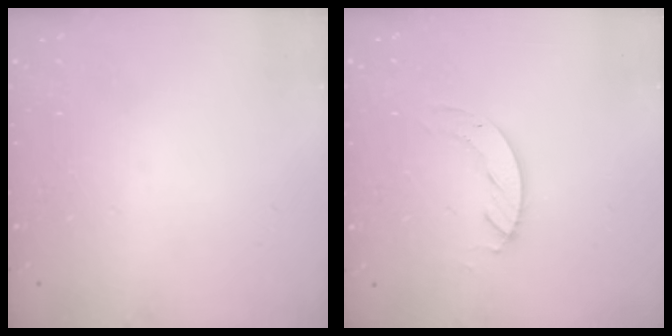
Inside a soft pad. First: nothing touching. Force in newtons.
{"total": 4.1, "press": 4.1, "slide": 0.3}